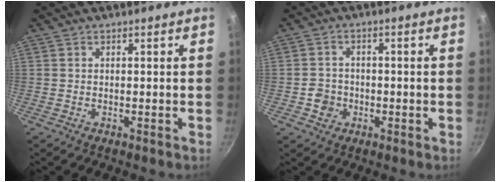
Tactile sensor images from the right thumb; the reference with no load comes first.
{"total": 4.0, "force": [-1.2, 3.6, 1.2], "torque": [-0.003, 0.018, -0.020]}